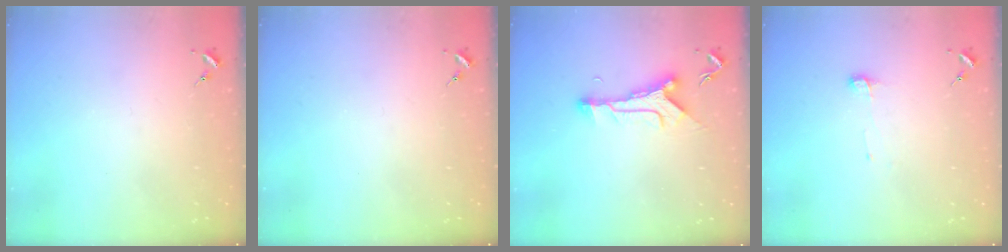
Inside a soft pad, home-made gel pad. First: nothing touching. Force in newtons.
{"total": 0.0}
{"total": 9.9, "press": 9.9, "slide": 0.3}
{"total": 5.1, "press": 5.0, "slide": 0.6}